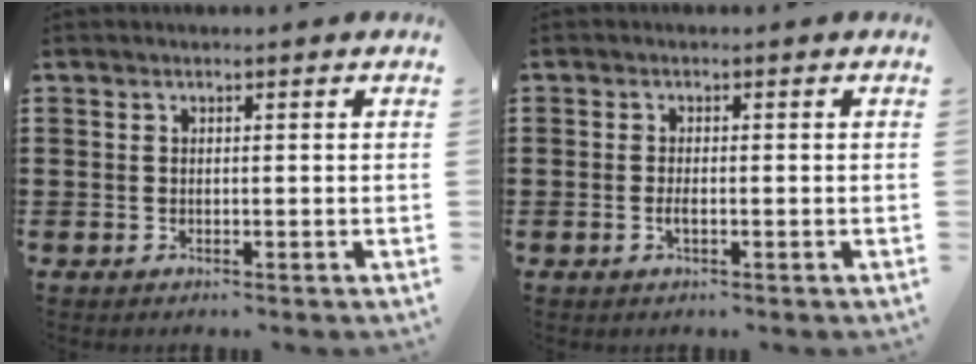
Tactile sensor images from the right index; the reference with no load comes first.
{"total": 1.4, "force": [-0.4, 0.4, 1.2], "torque": [-0.024, -0.002, -0.007]}